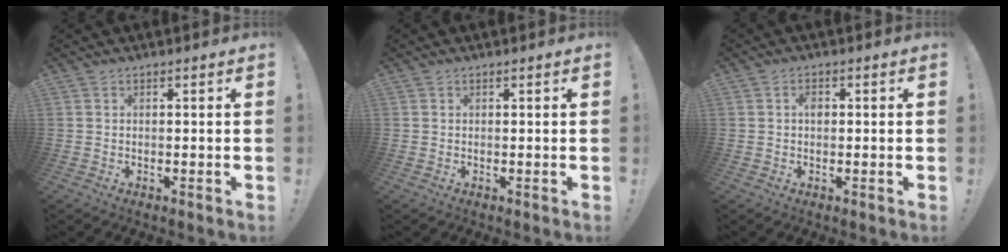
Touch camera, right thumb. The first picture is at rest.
{"total": 0.0}
{"total": 1.4, "force": [-0.1, 1.0, 1.0], "torque": [-0.012, 0.003, -0.004]}